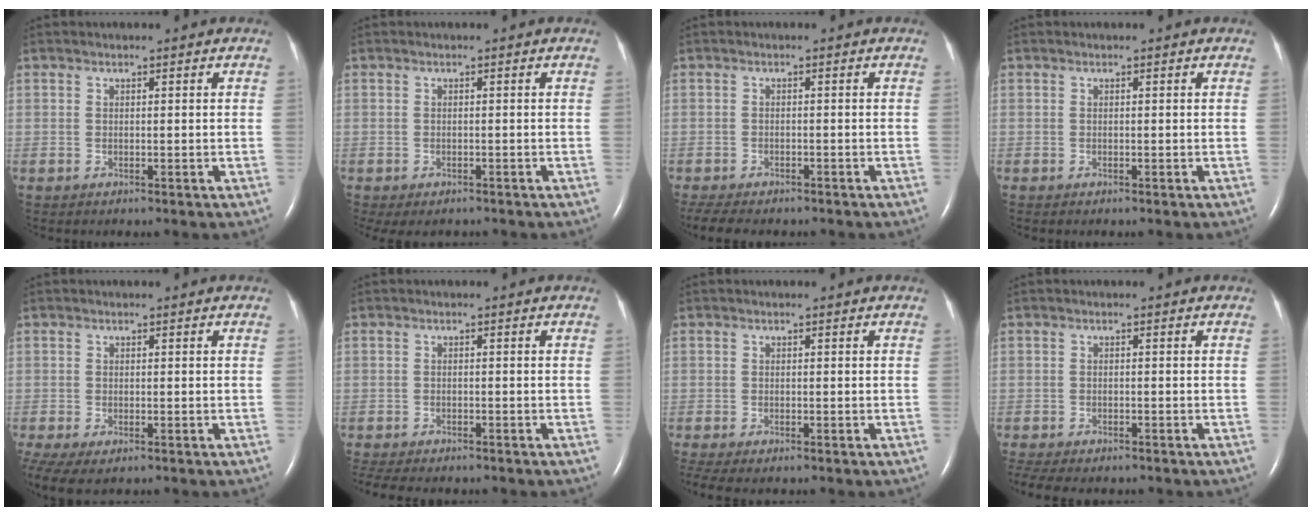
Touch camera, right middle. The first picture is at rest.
{"total": 4.6, "force": [-3.7, 2.0, 1.9], "torque": [-0.021, -0.004, -0.048]}
{"total": 8.8, "force": [-7.3, 2.7, 4.1], "torque": [-0.073, -0.004, -0.101]}
{"total": 0.0}
{"total": 8.4, "force": [-5.1, 4.0, 5.4], "torque": [-0.131, -0.016, -0.077]}
{"total": 9.2, "force": [-7.8, 2.5, 4.2], "torque": [-0.067, -0.002, -0.107]}
{"total": 5.3, "force": [-4.0, 1.6, 3.0], "torque": [-0.056, -0.012, -0.063]}
{"total": 9.8, "force": [-8.1, 3.2, 4.5], "torque": [-0.088, -0.003, -0.112]}